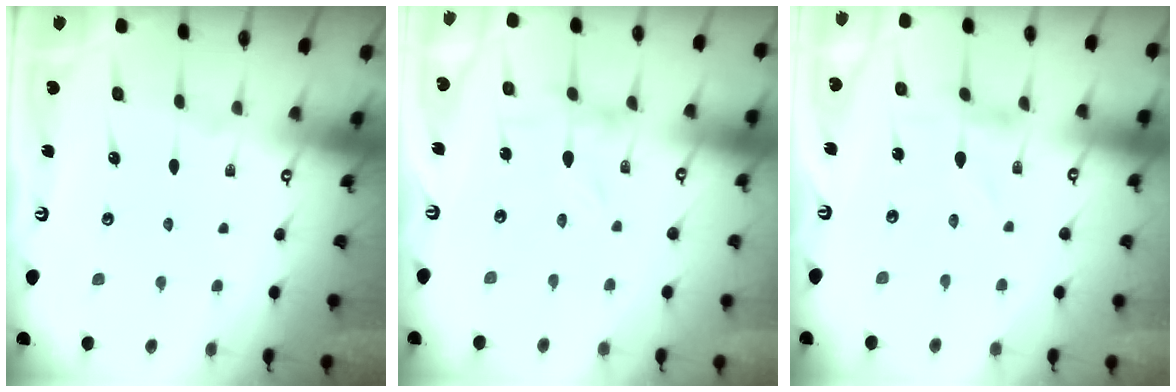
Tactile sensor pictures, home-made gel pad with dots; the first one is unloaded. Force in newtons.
{"total": 0.0}
{"total": 0.0}